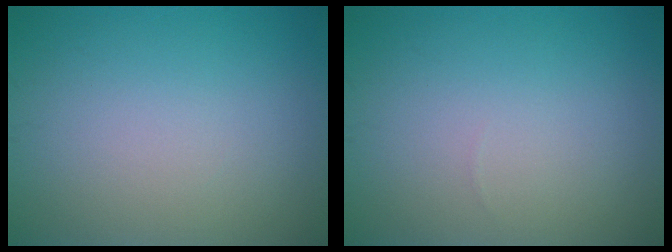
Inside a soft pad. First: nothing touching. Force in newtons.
{"total": 0.0}